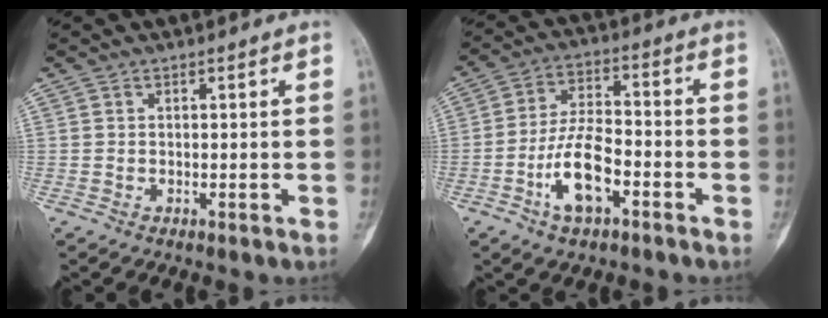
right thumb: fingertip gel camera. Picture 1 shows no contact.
{"total": 10.5, "force": [-4.3, 4.7, 8.3], "torque": [-0.154, 0.033, -0.079]}